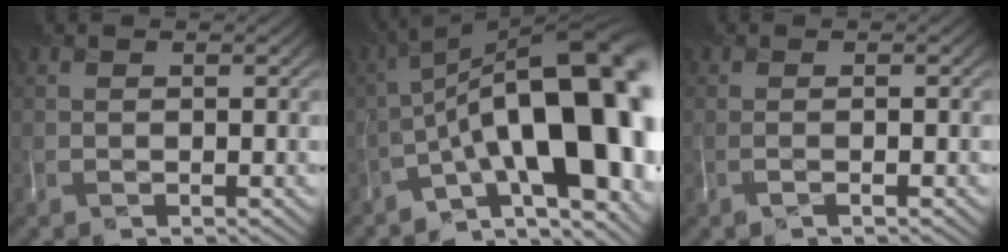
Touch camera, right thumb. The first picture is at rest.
{"total": 21.4, "force": [-5.5, 8.3, 18.9], "torque": [-0.249, 0.019, -0.090]}
{"total": 0.8, "force": [-0.2, 0.1, 0.7], "torque": [-0.003, 0.007, -0.013]}